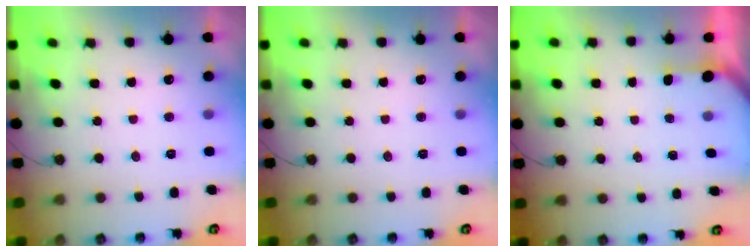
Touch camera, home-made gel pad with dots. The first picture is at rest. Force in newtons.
{"total": 0.0}
{"total": 1.2, "press": 1.2, "slide": 0.1}